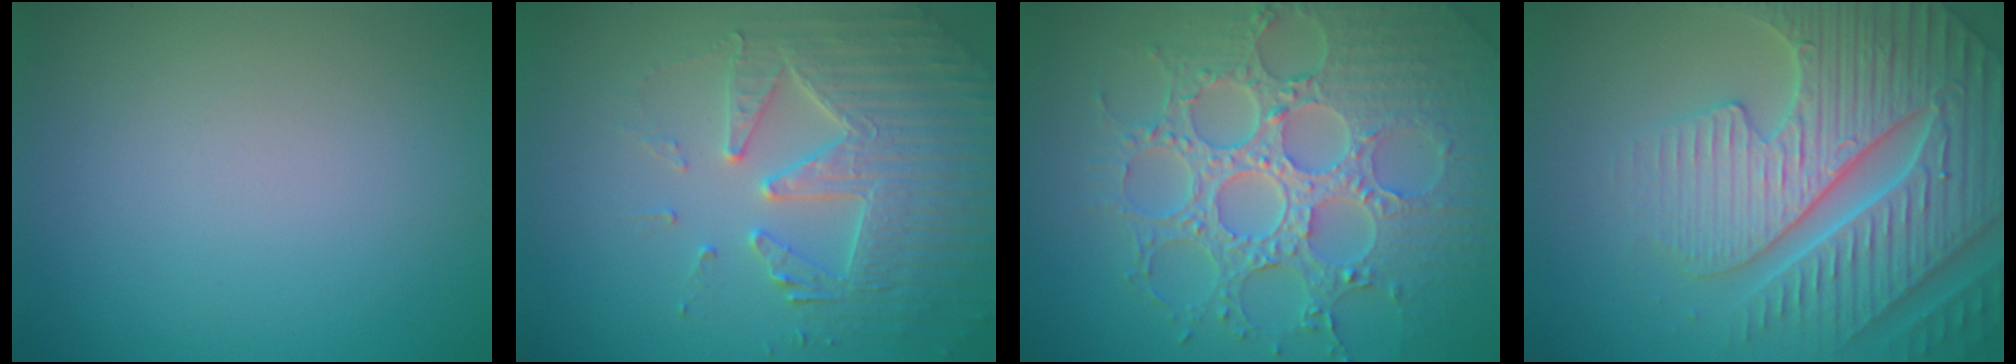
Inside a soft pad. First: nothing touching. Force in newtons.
{"total": 4.8, "press": 4.7, "slide": 0.9}
{"total": 8.7, "press": 6.3, "slide": 6.0}
{"total": 7.6, "press": 7.4, "slide": 1.7}